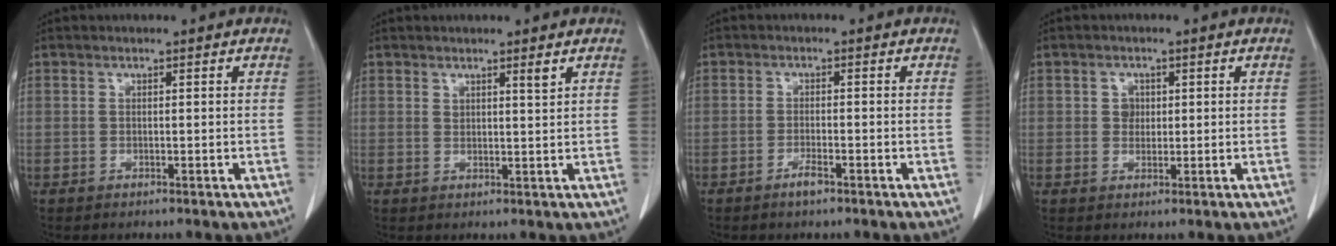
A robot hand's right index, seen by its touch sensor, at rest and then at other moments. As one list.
[{"total": 1.7, "force": [1.3, 0.0, 1.1], "torque": [-0.019, -0.007, 0.020]}, {"total": 1.9, "force": [-1.3, 0.3, 1.4], "torque": [-0.025, 0.000, -0.021]}, {"total": 2.0, "force": [0.4, 1.7, 0.9], "torque": [-0.010, 0.001, 0.004]}]